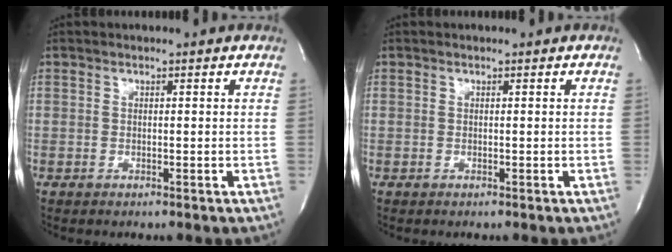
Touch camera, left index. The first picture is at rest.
{"total": 0.0}